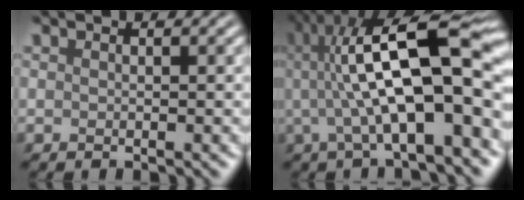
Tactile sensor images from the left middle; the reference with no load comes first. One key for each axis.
{"total": 11.5, "fx": -0.7, "fy": 2.3, "fz": 11.3, "tx": -0.185, "ty": 0.003, "tz": 0.024}